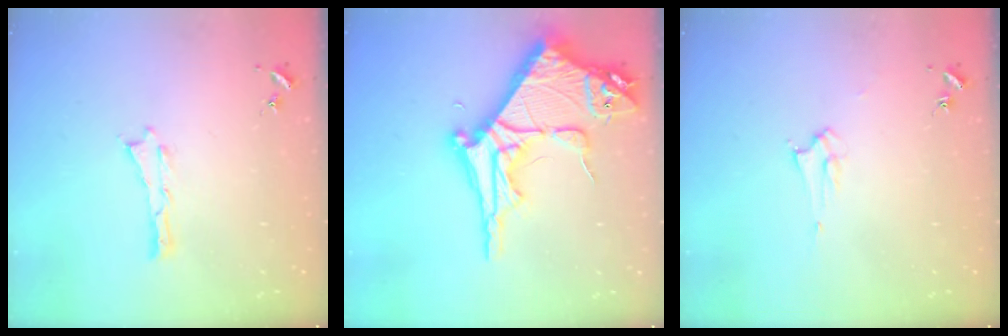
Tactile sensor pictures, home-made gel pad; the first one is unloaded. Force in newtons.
{"total": 15.7, "press": 15.6, "slide": 1.6}
{"total": 2.1, "press": 2.1, "slide": 0.2}